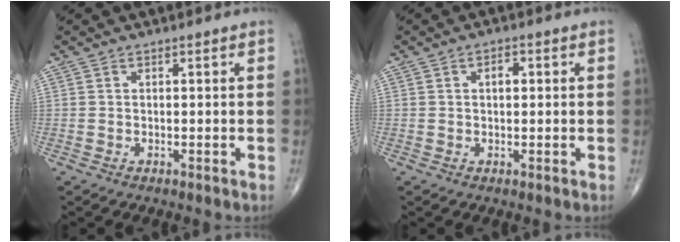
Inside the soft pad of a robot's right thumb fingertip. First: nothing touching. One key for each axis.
{"total": 2.1, "fx": 0.4, "fy": 1.2, "fz": 1.7, "tx": -0.022, "ty": 0.004, "tz": 0.003}